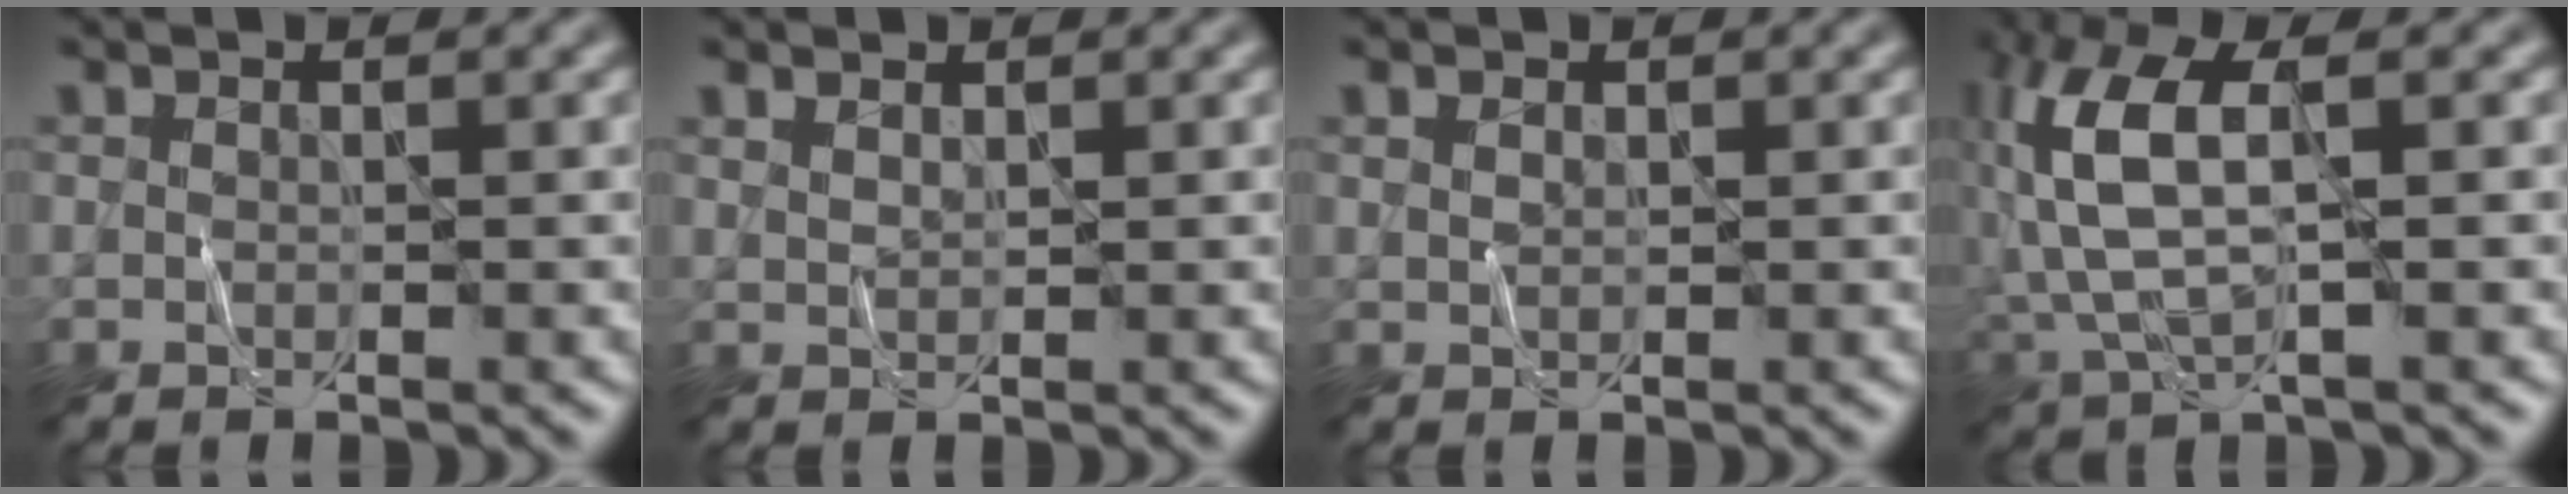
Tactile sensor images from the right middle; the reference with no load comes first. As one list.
[{"total": 1.0, "force": [0.8, 0.3, 0.4], "torque": [-0.012, 0.000, 0.019]}, {"total": 0.6, "force": [0.4, 0.4, 0.3], "torque": [-0.009, 0.002, 0.010]}, {"total": 7.6, "force": [0.8, 3.2, 6.8], "torque": [-0.164, 0.015, 0.012]}]